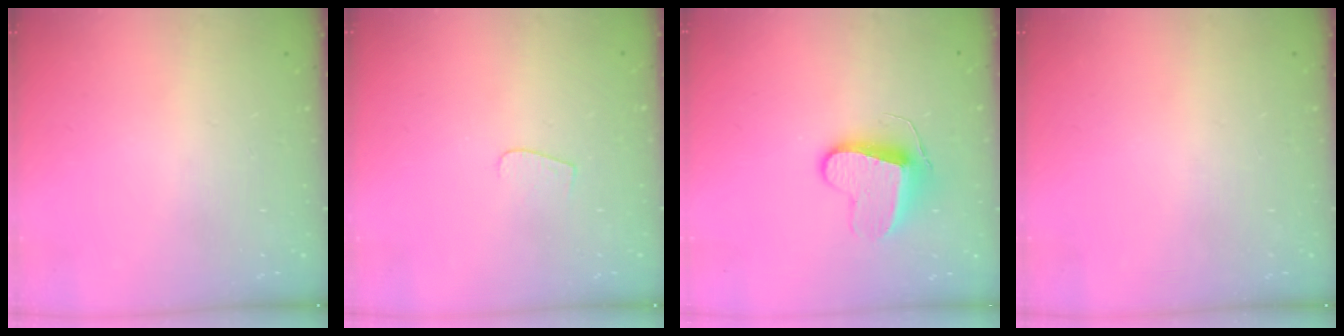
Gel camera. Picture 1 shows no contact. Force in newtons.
{"total": 3.7, "press": 3.7, "slide": 0.3}
{"total": 10.0, "press": 10.0, "slide": 0.6}
{"total": 0.0}